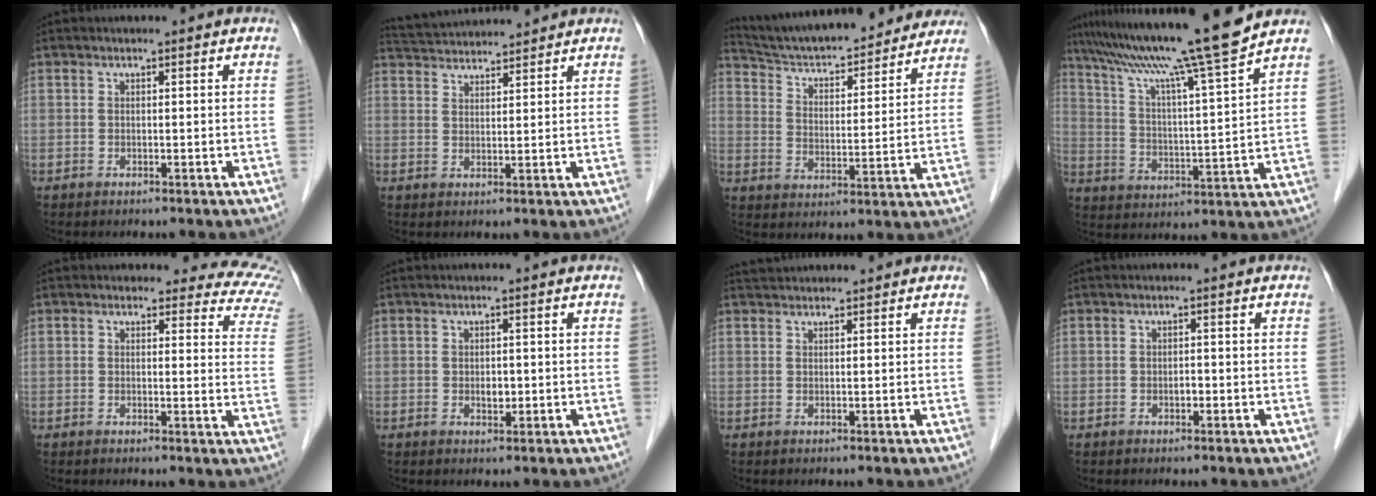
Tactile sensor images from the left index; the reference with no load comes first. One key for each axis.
{"total": 7.4, "fx": 7.3, "fy": 0.2, "fz": 1.4, "tx": -0.035, "ty": 0.031, "tz": 0.120}
{"total": 21.8, "fx": 19.9, "fy": 4.1, "fz": 7.9, "tx": -0.123, "ty": 0.008, "tz": 0.282}
{"total": 16.6, "fx": 14.0, "fy": -2.5, "fz": 8.6, "tx": -0.148, "ty": -0.018, "tz": 0.219}
{"total": 11.0, "fx": 10.2, "fy": 3.5, "fz": 2.1, "tx": 0.022, "ty": -0.059, "tz": 0.063}
{"total": 1.7, "fx": -0.4, "fy": 1.1, "fz": 1.3, "tx": -0.022, "ty": -0.004, "tz": -0.004}
{"total": 2.4, "fx": 2.3, "fy": 0.3, "fz": 0.4, "tx": -0.008, "ty": 0.025, "tz": 0.042}
{"total": 1.0, "fx": -0.5, "fy": 0.5, "fz": 0.7, "tx": -0.013, "ty": -0.003, "tz": -0.010}